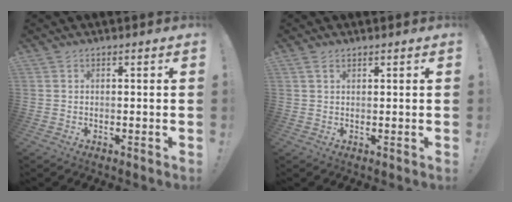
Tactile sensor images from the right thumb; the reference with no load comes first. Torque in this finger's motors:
{"motor_torque": [-1.10, 1.18, 0.44, 1.57, 0.11]}